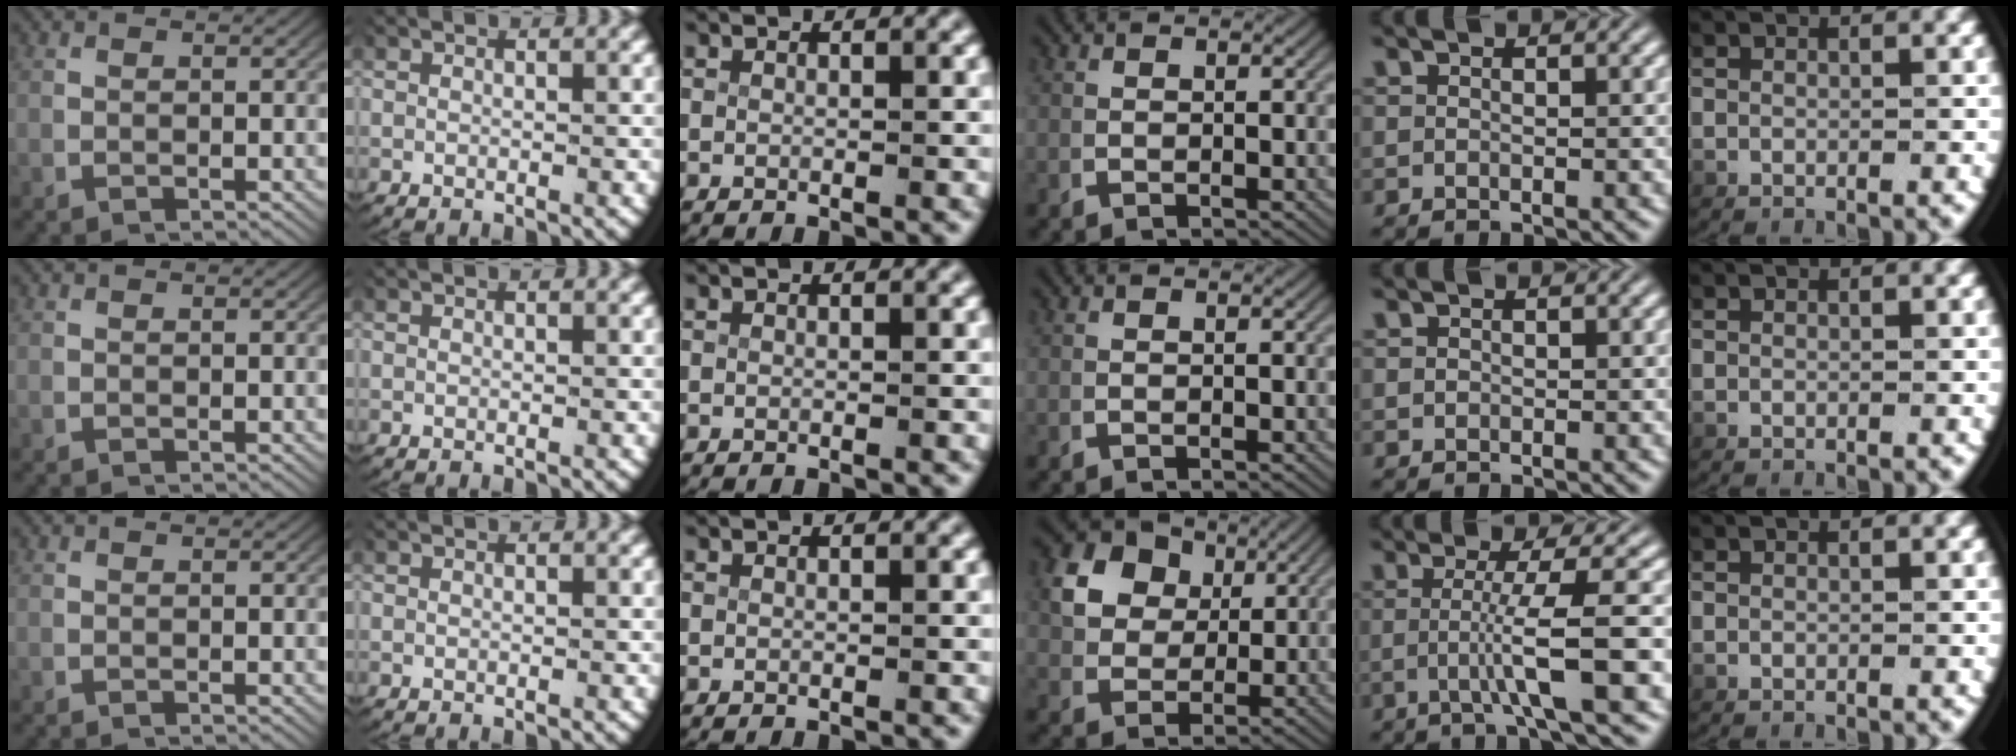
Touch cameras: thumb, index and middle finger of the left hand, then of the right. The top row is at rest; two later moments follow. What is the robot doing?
{"motion": "grasp_and_lifting", "object": "card"}